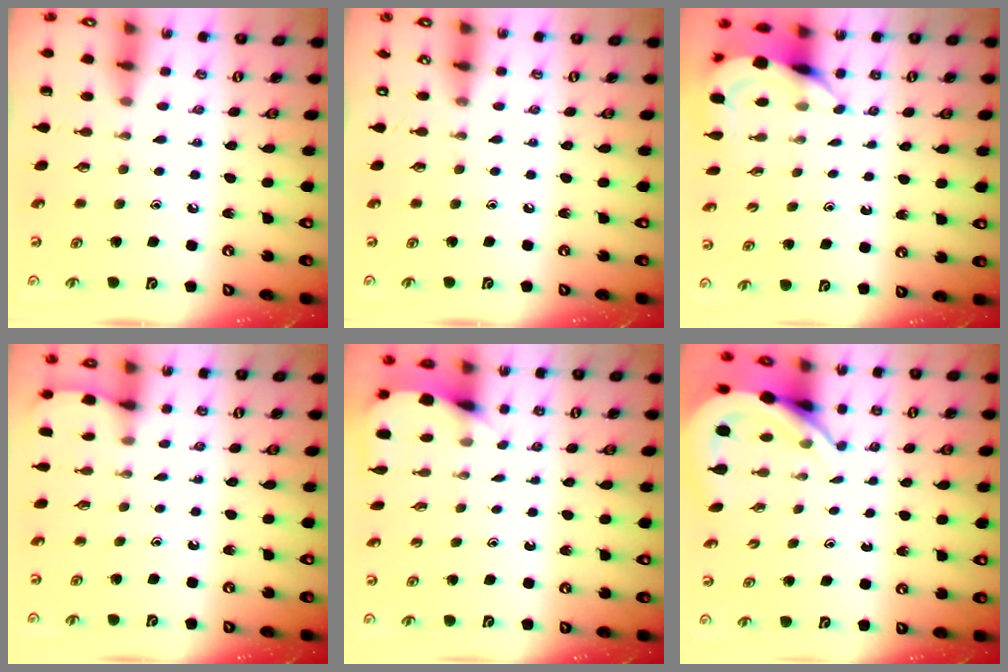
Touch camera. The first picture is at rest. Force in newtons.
{"total": 0.0}
{"total": 7.0, "press": 6.9, "slide": 0.5}
{"total": 1.3, "press": 1.3, "slide": 0.1}
{"total": 3.6, "press": 3.6, "slide": 0.3}
{"total": 5.3, "press": 5.2, "slide": 0.5}